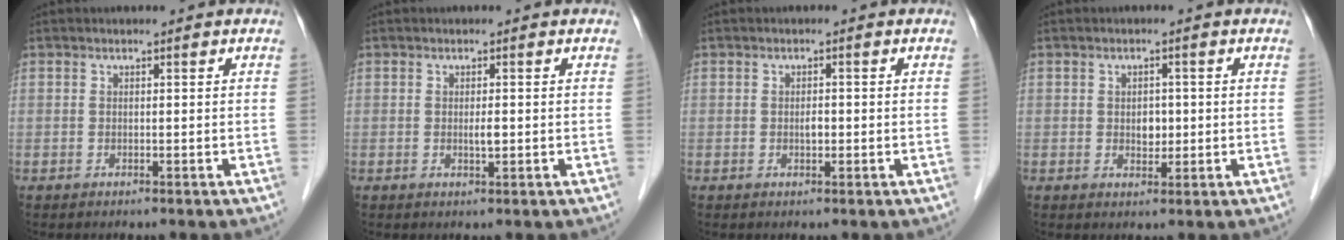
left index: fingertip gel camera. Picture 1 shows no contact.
{"total": 1.2, "force": [0.0, 0.3, 1.2], "torque": [-0.021, -0.002, -0.001]}
{"total": 1.2, "force": [-0.2, 0.6, 1.0], "torque": [-0.018, 0.001, -0.004]}
{"total": 2.4, "force": [0.0, 1.7, 1.7], "torque": [-0.026, 0.000, 0.003]}